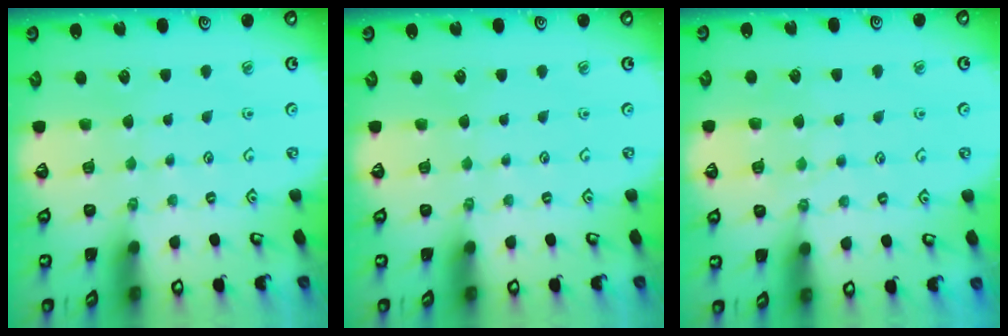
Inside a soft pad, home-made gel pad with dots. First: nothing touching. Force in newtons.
{"total": 0.0}
{"total": 6.5, "press": 6.4, "slide": 0.6}